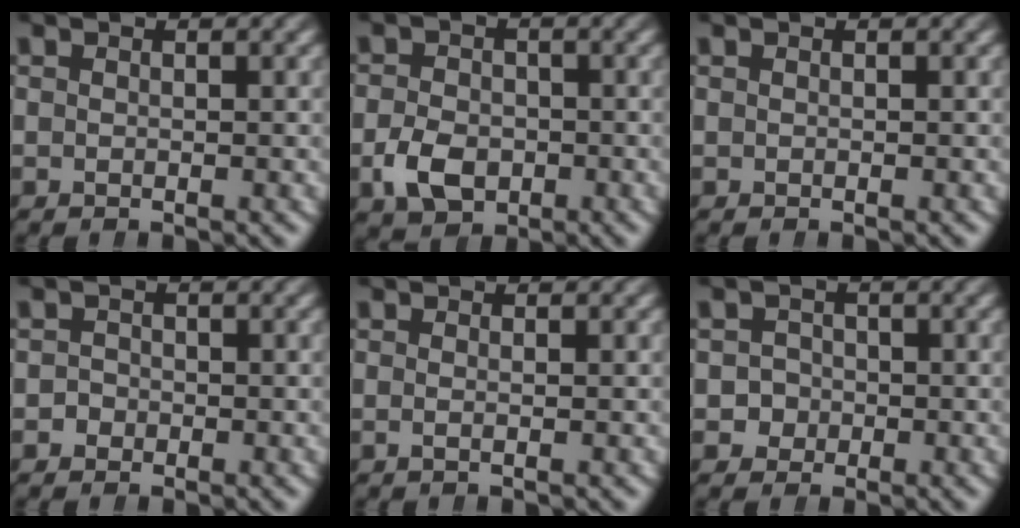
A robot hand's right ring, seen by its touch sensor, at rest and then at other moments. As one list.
[{"total": 3.2, "force": [-1.3, 2.3, 1.8], "torque": [-0.037, -0.018, -0.016]}, {"total": 0.0}, {"total": 1.0, "force": [-0.6, 0.8, -0.3], "torque": [0.000, -0.011, -0.010]}, {"total": 0.7, "force": [-0.4, 0.0, 0.5], "torque": [-0.026, -0.014, -0.006]}, {"total": 3.8, "force": [-0.7, 3.7, 0.4], "torque": [-0.028, -0.007, -0.020]}]